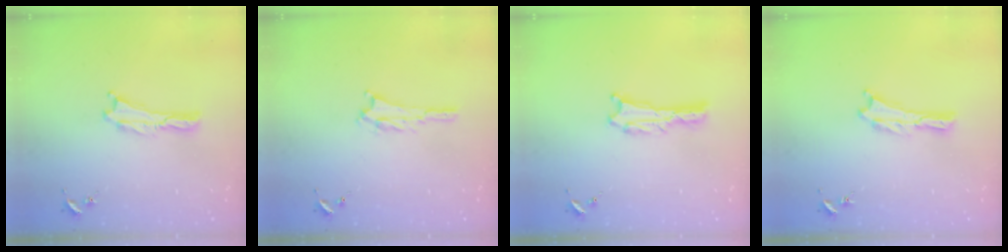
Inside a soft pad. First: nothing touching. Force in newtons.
{"total": 1.5, "press": 1.5, "slide": 0.3}
{"total": 0.6, "press": 0.6, "slide": 0.1}
{"total": 0.0}